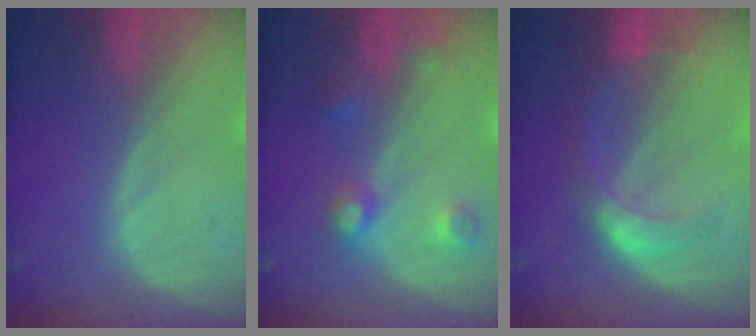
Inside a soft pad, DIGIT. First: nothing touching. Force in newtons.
{"total": 4.4, "press": 3.9, "slide": 2.1}
{"total": 5.6, "press": 5.1, "slide": 2.2}